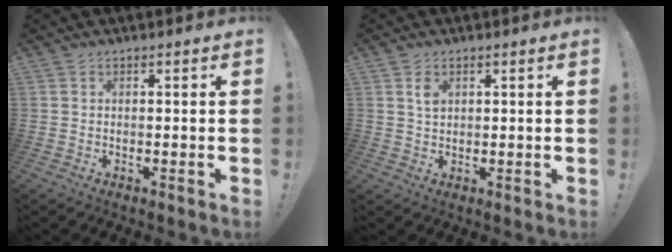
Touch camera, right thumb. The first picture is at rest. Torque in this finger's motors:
{"motor_torque": [1.19, 0.96, -0.16, -0.77, 0.00]}